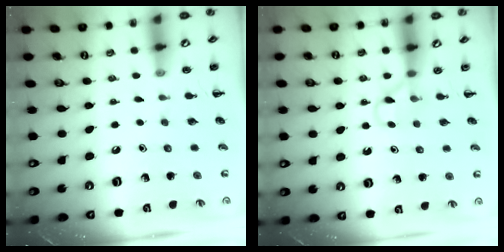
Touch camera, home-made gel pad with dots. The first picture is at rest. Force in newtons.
{"total": 3.2, "press": 3.0, "slide": 1.0}